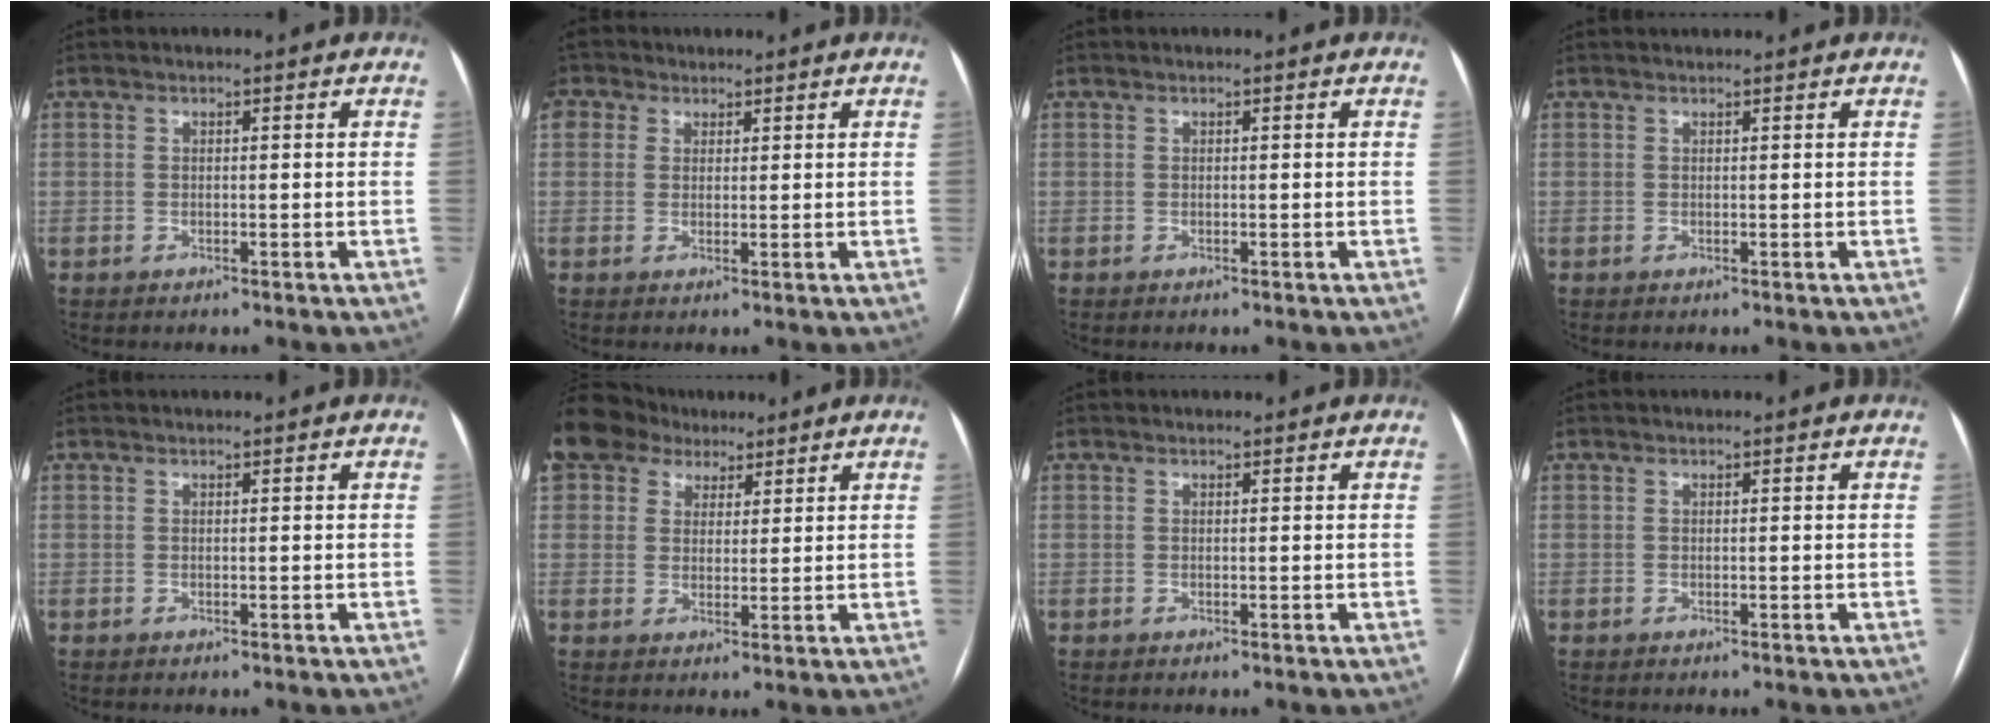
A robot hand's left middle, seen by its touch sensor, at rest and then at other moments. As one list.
[{"total": 5.5, "force": [2.9, 4.4, 1.8], "torque": [-0.051, 0.031, 0.056]}, {"total": 0.0}, {"total": 1.3, "force": [1.3, 0.1, 0.3], "torque": [-0.005, 0.019, 0.022]}, {"total": 1.2, "force": [1.1, 0.0, 0.4], "torque": [-0.006, 0.016, 0.019]}, {"total": 13.8, "force": [8.9, 9.4, 4.6], "torque": [-0.130, 0.061, 0.165]}, {"total": 1.1, "force": [1.0, 0.2, 0.2], "torque": [-0.010, 0.011, 0.014]}, {"total": 0.7, "force": [0.6, 0.0, 0.2], "torque": [-0.002, 0.007, 0.009]}]